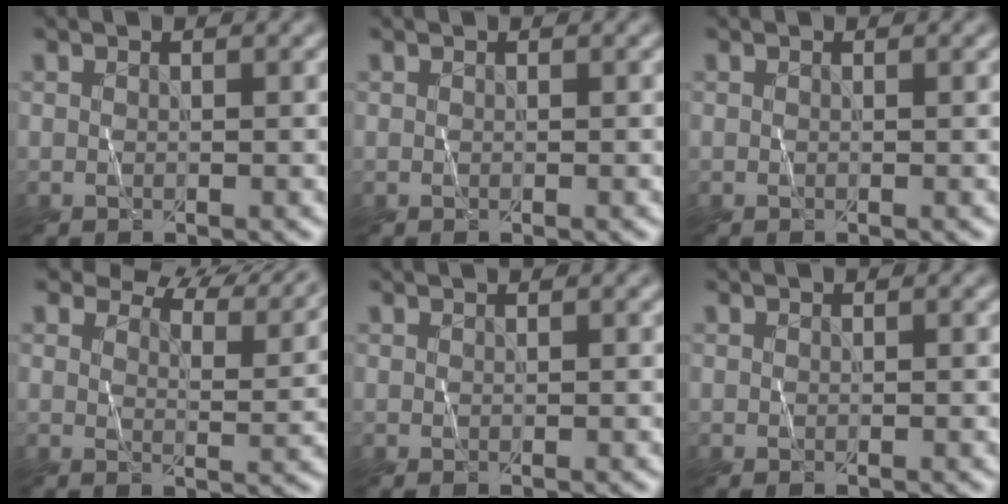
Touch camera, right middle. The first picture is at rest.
{"total": 0.0}
{"total": 0.0}
{"total": 8.1, "force": [7.1, 2.3, 3.3], "torque": [-0.054, 0.007, 0.083]}
{"total": 0.6, "force": [0.3, 0.2, 0.5], "torque": [-0.007, -0.001, 0.000]}
{"total": 0.0}